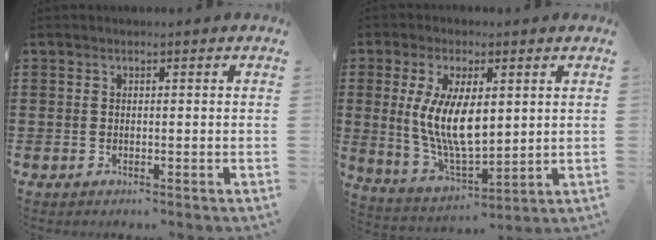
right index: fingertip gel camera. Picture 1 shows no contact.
{"total": 10.1, "force": [1.4, 4.3, 9.0], "torque": [-0.183, 0.003, 0.027]}